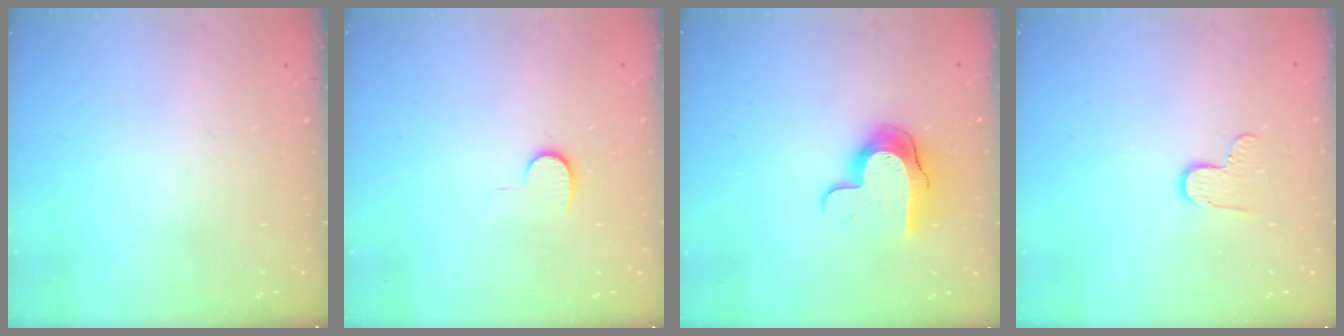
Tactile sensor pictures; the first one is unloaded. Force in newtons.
{"total": 6.6, "press": 6.6, "slide": 0.7}
{"total": 10.5, "press": 10.5, "slide": 0.9}
{"total": 6.8, "press": 6.8, "slide": 0.1}